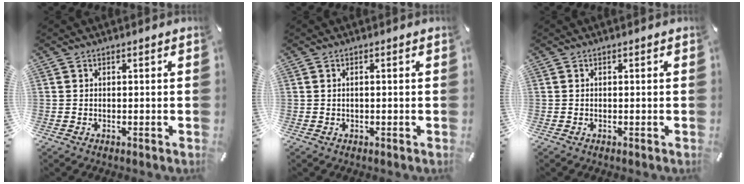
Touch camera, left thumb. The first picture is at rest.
{"total": 0.9, "force": [0.0, 0.2, 0.9], "torque": [-0.017, -0.001, 0.000]}
{"total": 0.0}